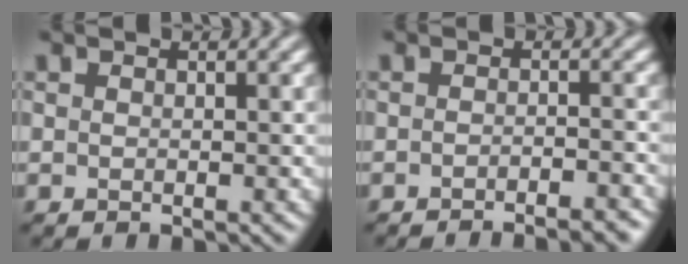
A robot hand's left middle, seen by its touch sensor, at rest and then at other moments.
{"total": 4.3, "force": [-3.3, 0.9, 2.6], "torque": [-0.020, 0.012, -0.035]}